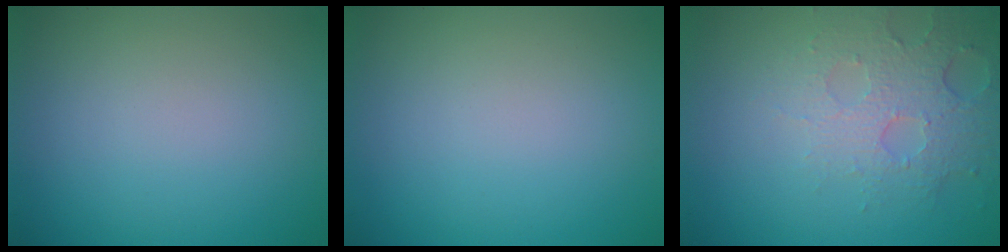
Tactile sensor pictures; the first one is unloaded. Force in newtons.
{"total": 0.0}
{"total": 4.8, "press": 3.4, "slide": 3.4}